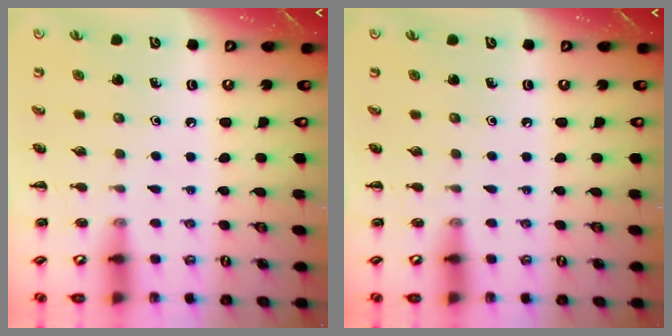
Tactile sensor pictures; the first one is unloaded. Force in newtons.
{"total": 0.0}